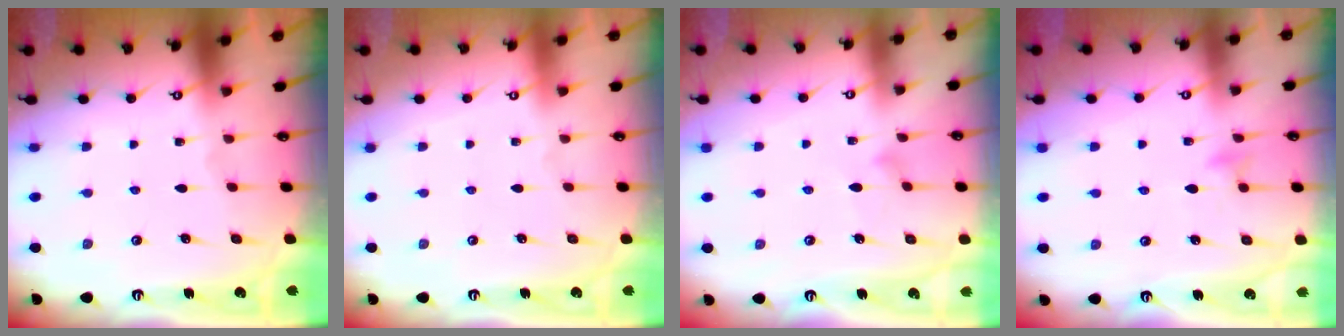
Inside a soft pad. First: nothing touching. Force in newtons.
{"total": 3.9, "press": 3.9, "slide": 0.1}
{"total": 8.4, "press": 8.3, "slide": 0.4}
{"total": 5.6, "press": 5.6, "slide": 0.5}